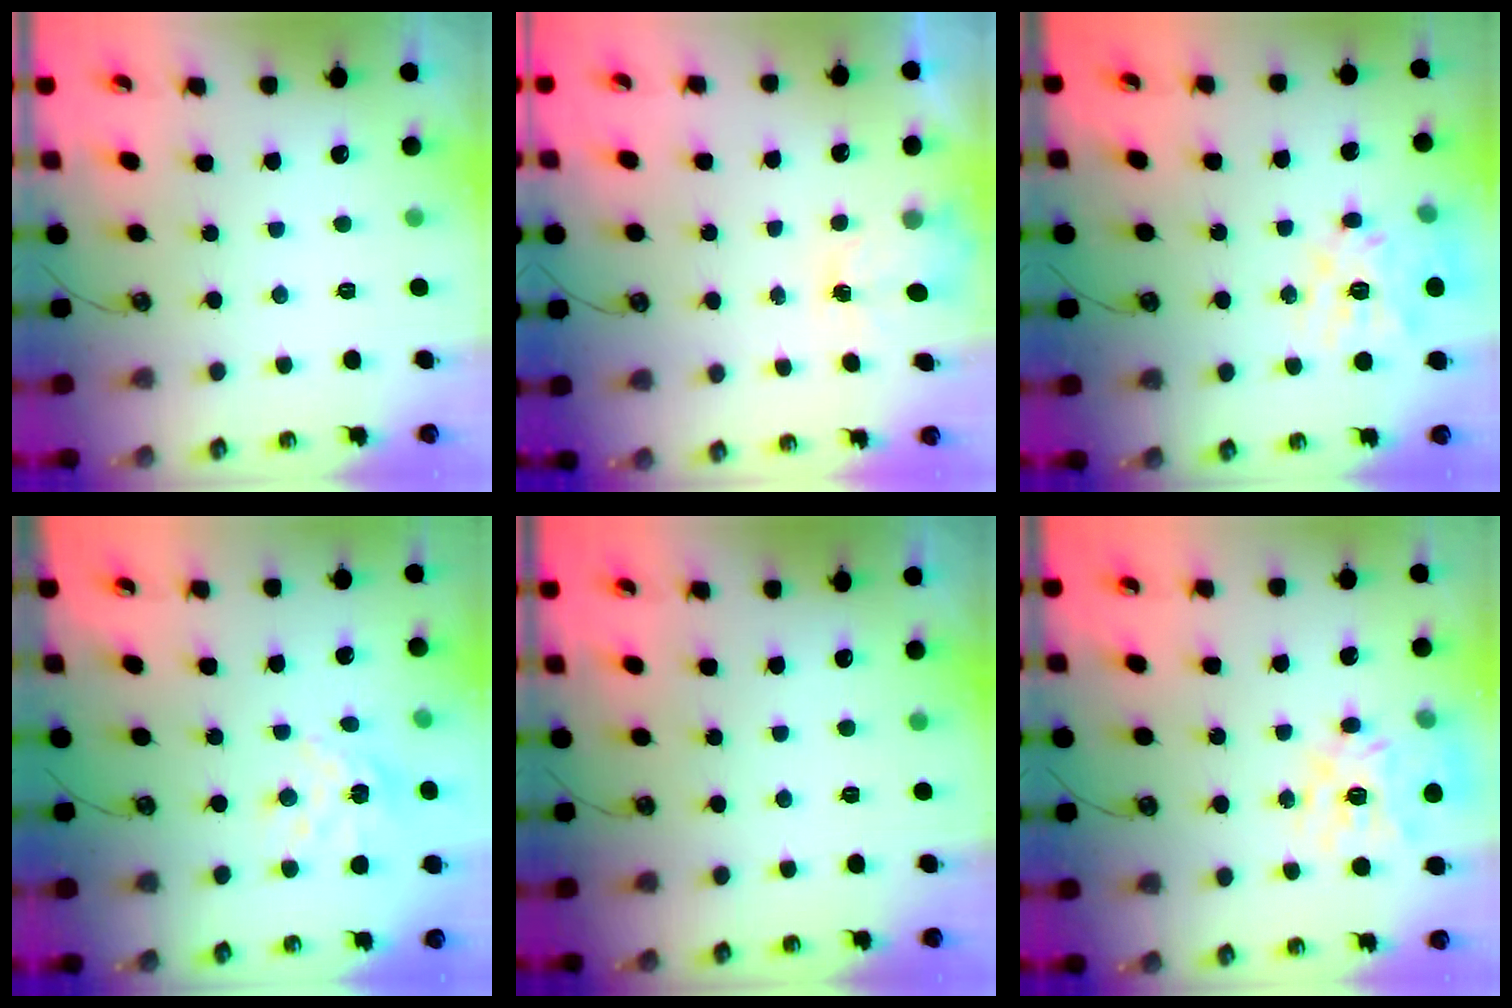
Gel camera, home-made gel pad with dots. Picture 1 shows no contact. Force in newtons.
{"total": 2.3, "press": 2.3, "slide": 0.4}
{"total": 15.9, "press": 15.9, "slide": 1.4}
{"total": 11.0, "press": 10.9, "slide": 1.0}
{"total": 0.0}
{"total": 18.9, "press": 18.8, "slide": 1.8}